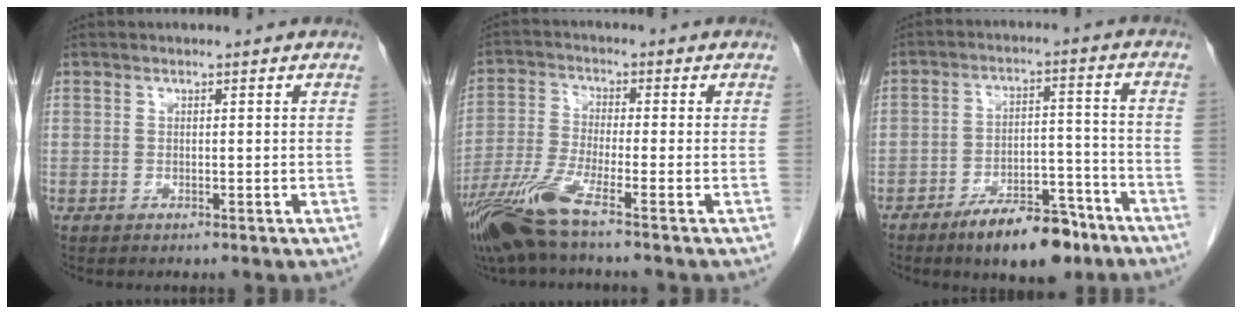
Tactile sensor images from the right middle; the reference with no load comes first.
{"total": 8.8, "force": [-5.9, -0.3, 6.5], "torque": [-0.143, -0.029, -0.118]}
{"total": 10.7, "force": [-7.6, 3.8, 6.5], "torque": [-0.093, 0.008, -0.121]}